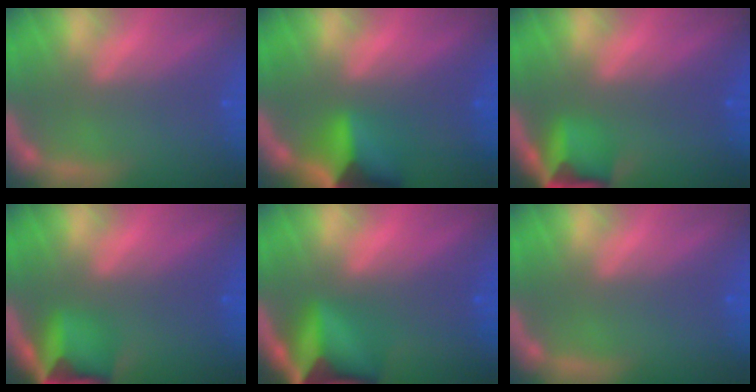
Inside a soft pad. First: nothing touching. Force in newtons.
{"total": 6.9}
{"total": 4.9}
{"total": 6.0}
{"total": 10.0}
{"total": 0.0}